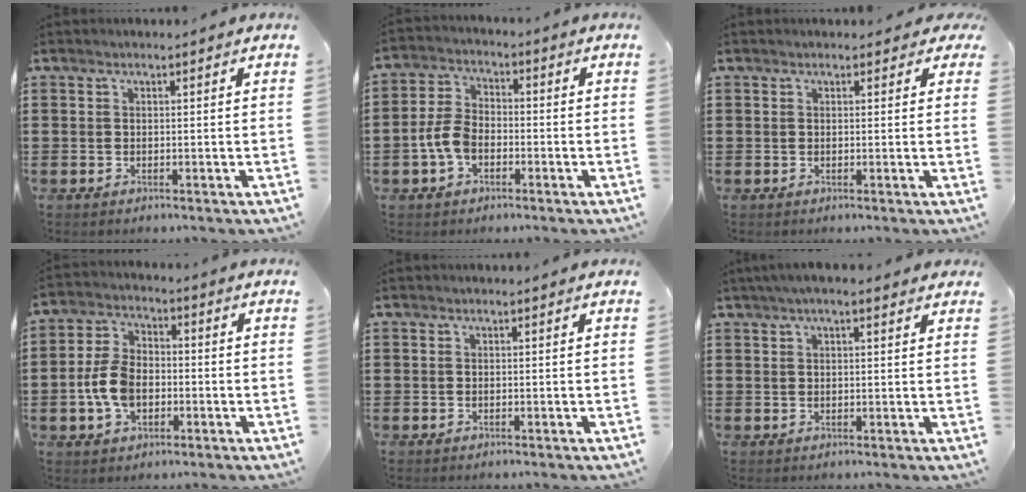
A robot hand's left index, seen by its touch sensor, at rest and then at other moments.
{"total": 5.7, "force": [-1.9, 3.6, 4.0], "torque": [-0.105, 0.001, -0.044]}
{"total": 1.0, "force": [0.6, 0.6, 0.4], "torque": [-0.012, 0.005, 0.012]}
{"total": 7.5, "force": [-1.5, 4.8, 5.5], "torque": [-0.140, 0.002, -0.036]}
{"total": 0.0}
{"total": 3.1, "force": [2.2, 0.5, 2.1], "torque": [-0.046, 0.008, 0.040]}